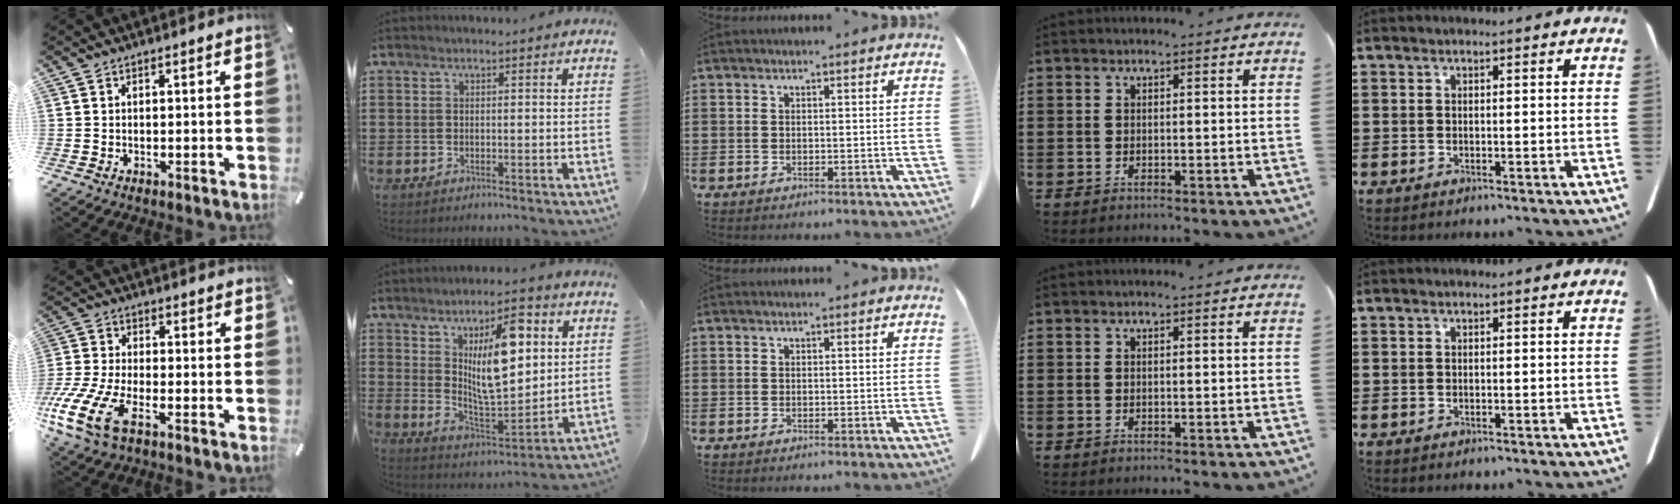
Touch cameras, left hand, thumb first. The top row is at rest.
{"thumb": {"total": 13.8, "force": [-6.9, 6.8, 9.9], "torque": [-0.224, 0.017, -0.126]}, "index": {"total": 12.6, "force": [4.1, 5.1, 10.8], "torque": [-0.173, -0.009, 0.066]}}